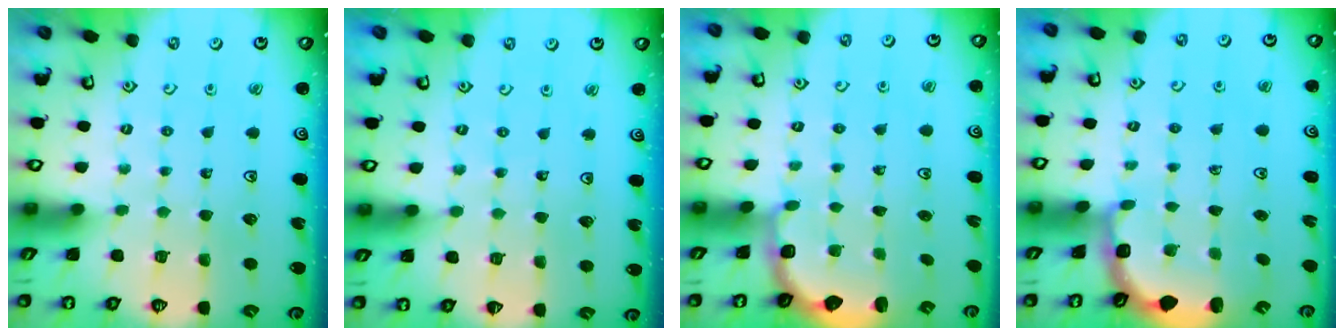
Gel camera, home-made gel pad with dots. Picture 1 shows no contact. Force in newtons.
{"total": 2.0, "press": 2.0, "slide": 0.2}
{"total": 2.9, "press": 2.4, "slide": 1.6}
{"total": 2.8, "press": 2.3, "slide": 1.7}